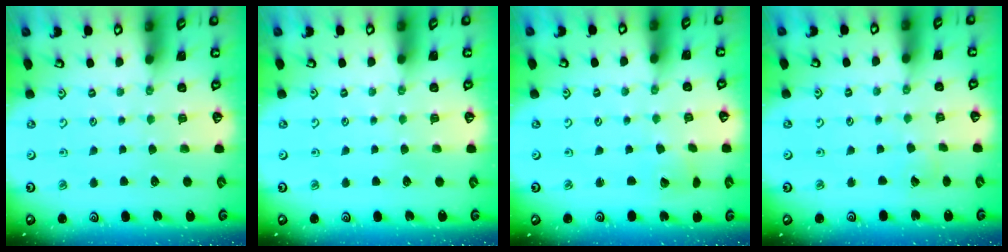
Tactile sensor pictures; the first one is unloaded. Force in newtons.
{"total": 0.0}
{"total": 2.2, "press": 2.2, "slide": 0.1}
{"total": 2.7, "press": 2.7, "slide": 0.3}